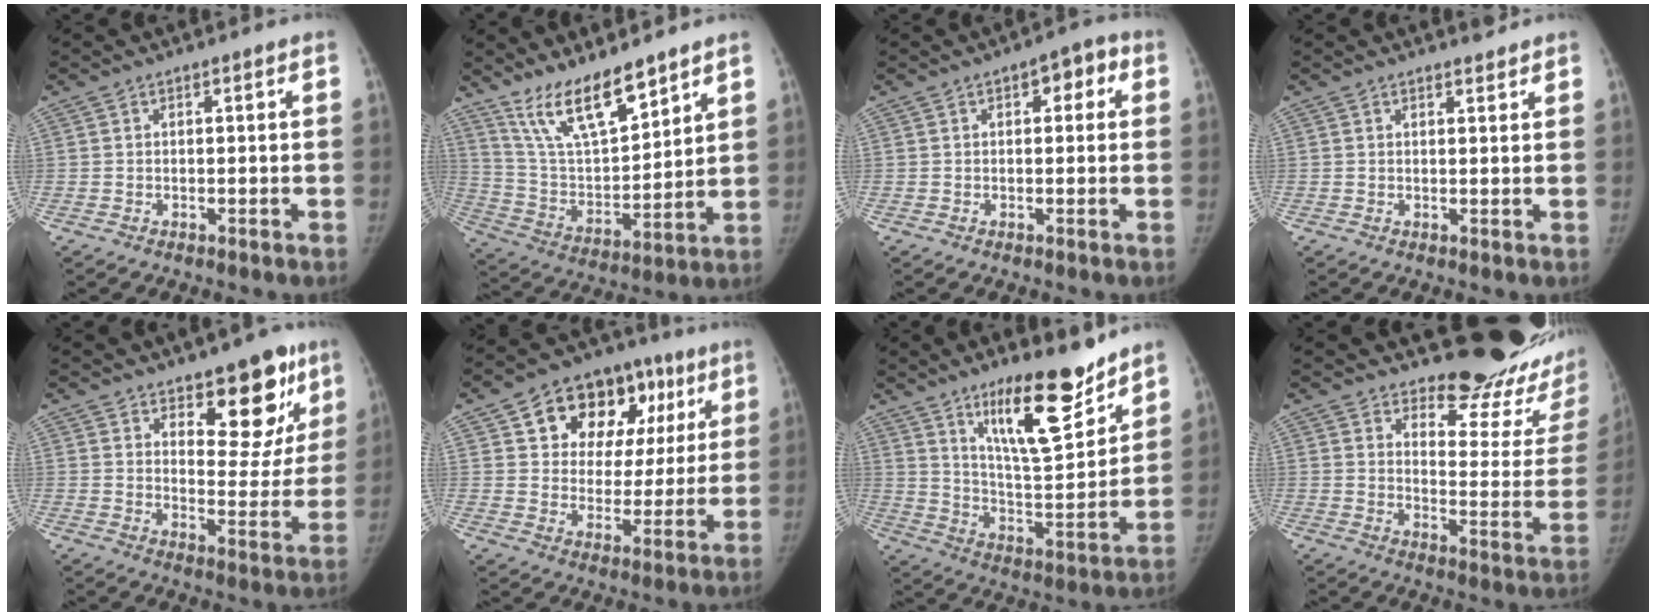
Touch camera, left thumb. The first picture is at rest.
{"total": 15.0, "force": [11.4, 4.6, 8.6], "torque": [-0.124, -0.067, 0.226]}
{"total": 4.6, "force": [1.4, 2.5, 3.6], "torque": [-0.022, 0.010, 0.009]}
{"total": 1.5, "force": [1.5, 0.3, 0.3], "torque": [0.002, -0.012, 0.022]}
{"total": 14.0, "force": [8.6, 6.6, 8.9], "torque": [-0.051, -0.056, 0.123]}
{"total": 19.4, "force": [8.2, 13.2, 11.5], "torque": [-0.109, 0.008, 0.123]}
{"total": 18.7, "force": [12.9, 5.1, 12.5], "torque": [-0.159, -0.094, 0.218]}
{"total": 21.2, "force": [18.5, 6.2, 8.3], "torque": [-0.060, -0.176, 0.225]}